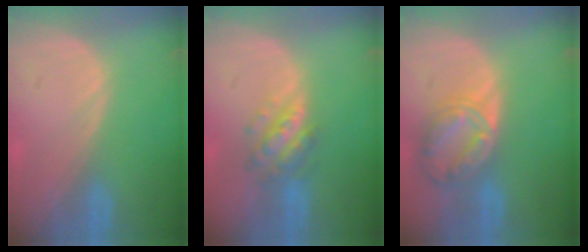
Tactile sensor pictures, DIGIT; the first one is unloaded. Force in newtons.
{"total": 5.9, "press": 5.3, "slide": 2.7}
{"total": 8.2, "press": 7.0, "slide": 4.3}